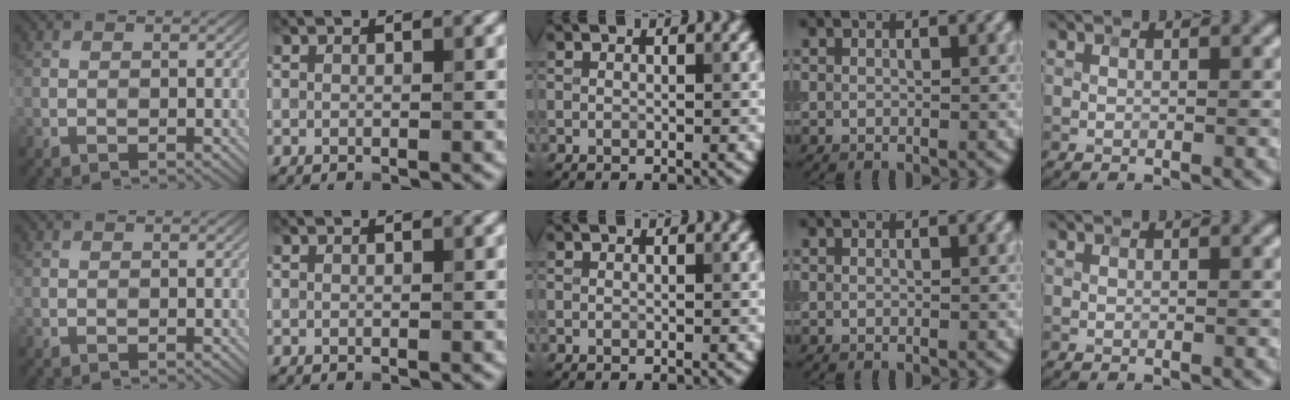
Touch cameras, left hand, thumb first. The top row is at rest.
{}